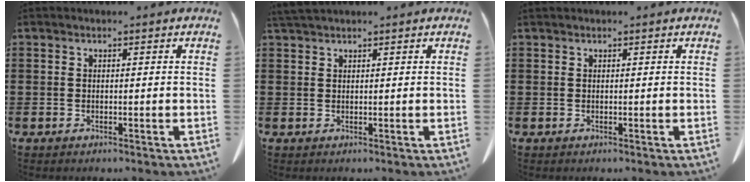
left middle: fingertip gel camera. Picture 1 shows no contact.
{"total": 1.5, "force": [1.4, 0.1, 0.6], "torque": [-0.016, -0.002, 0.028]}
{"total": 0.0}